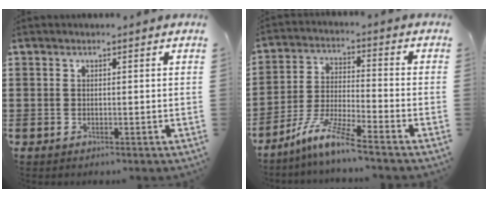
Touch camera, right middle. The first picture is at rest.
{"total": 8.2, "force": [-6.7, -0.1, 4.6], "torque": [-0.105, -0.016, -0.135]}